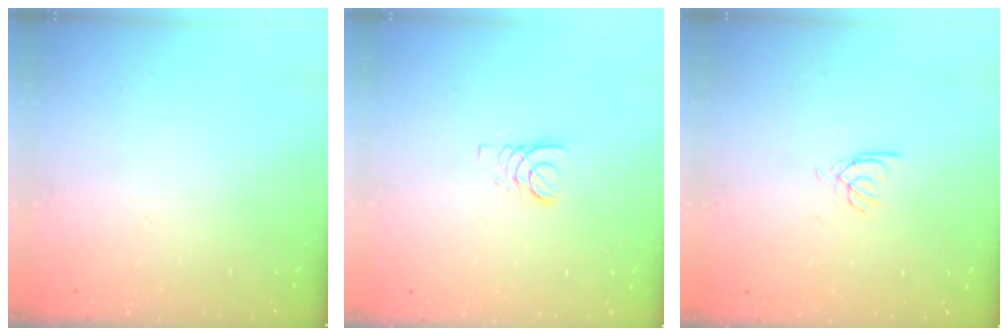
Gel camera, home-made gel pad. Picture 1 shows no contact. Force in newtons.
{"total": 2.7, "press": 2.7, "slide": 0.3}
{"total": 2.5, "press": 2.4, "slide": 0.3}